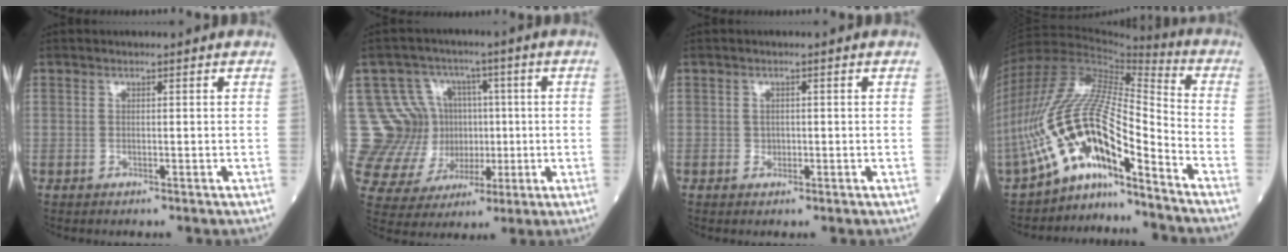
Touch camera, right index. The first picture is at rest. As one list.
[{"total": 14.6, "force": [1.4, 13.0, 6.5], "torque": [-0.132, 0.052, 0.056]}, {"total": 0.9, "force": [-0.2, 0.9, 0.2], "torque": [0.001, 0.003, -0.002]}, {"total": 16.6, "force": [-10.1, 4.1, 12.6], "torque": [-0.256, 0.038, -0.177]}]